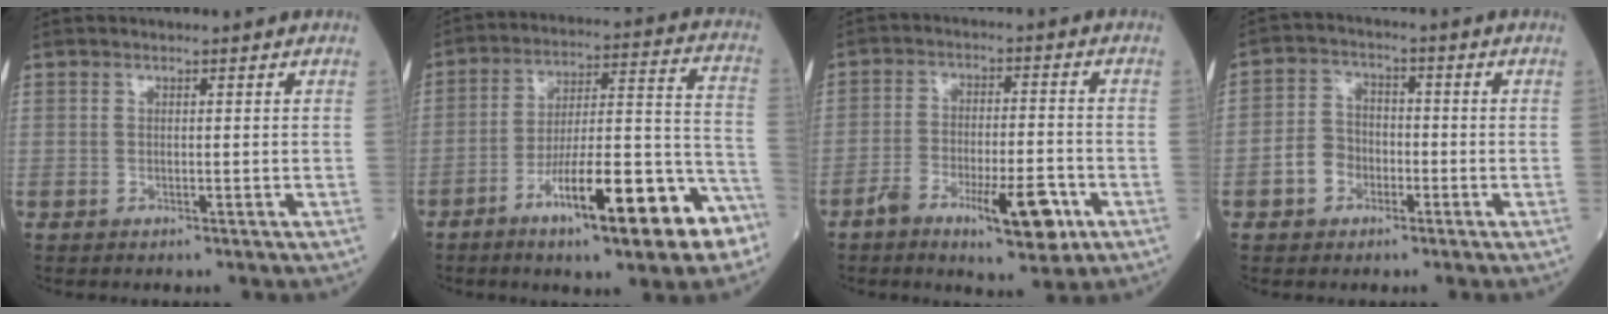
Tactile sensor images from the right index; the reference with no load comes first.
{"total": 18.2, "force": [-9.8, 2.8, 15.1], "torque": [-0.207, 0.011, -0.144]}
{"total": 10.3, "force": [-5.1, 2.7, 8.5], "torque": [-0.142, 0.001, -0.076]}
{"total": 5.3, "force": [-2.1, 4.3, 2.3], "torque": [-0.048, 0.018, -0.040]}